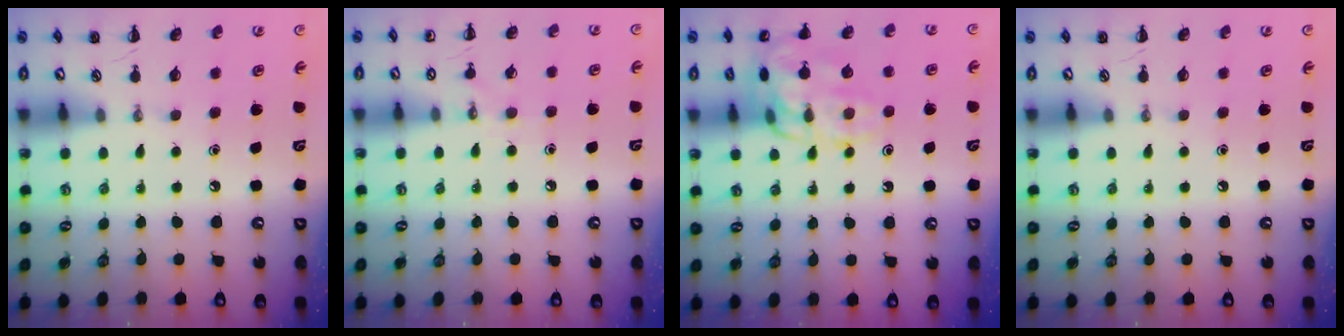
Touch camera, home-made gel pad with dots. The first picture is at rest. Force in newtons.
{"total": 6.2, "press": 6.0, "slide": 1.8}
{"total": 16.2, "press": 16.2, "slide": 0.3}
{"total": 0.0}